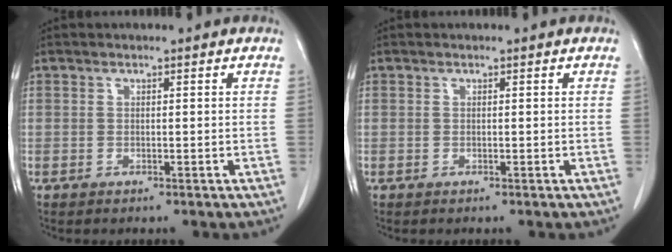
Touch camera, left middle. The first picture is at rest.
{"total": 0.0}